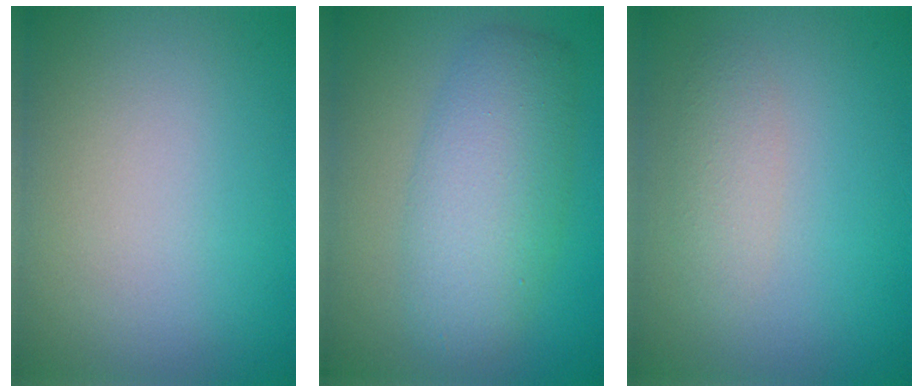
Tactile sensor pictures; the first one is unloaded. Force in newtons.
{"total": 5.8, "press": 5.8, "slide": 0.1}
{"total": 1.7, "press": 1.7, "slide": 0.1}